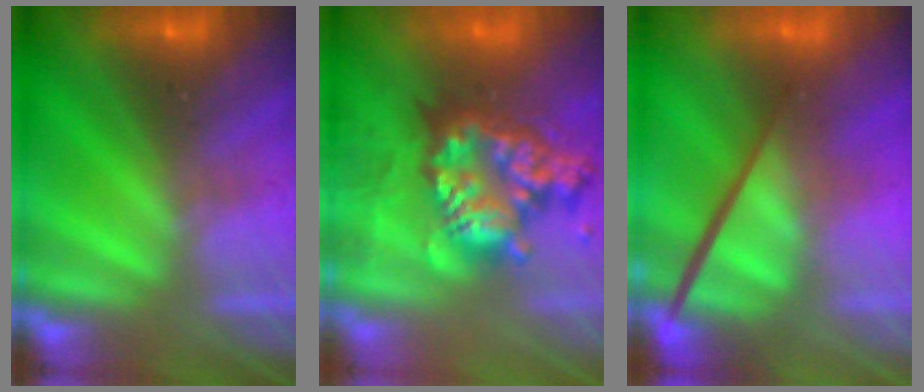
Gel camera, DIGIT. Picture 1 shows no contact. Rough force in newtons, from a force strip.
{"total": 8.0}
{"total": 3.8}